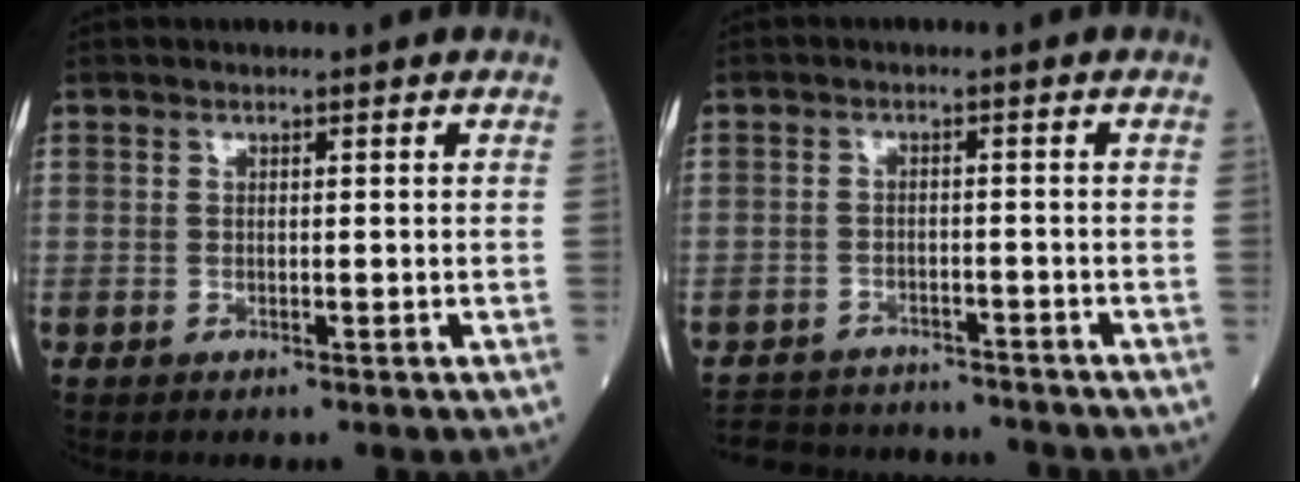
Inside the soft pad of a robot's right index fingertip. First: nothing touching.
{"total": 12.0, "force": [-11.1, 3.8, 2.5], "torque": [-0.052, 0.014, -0.151]}